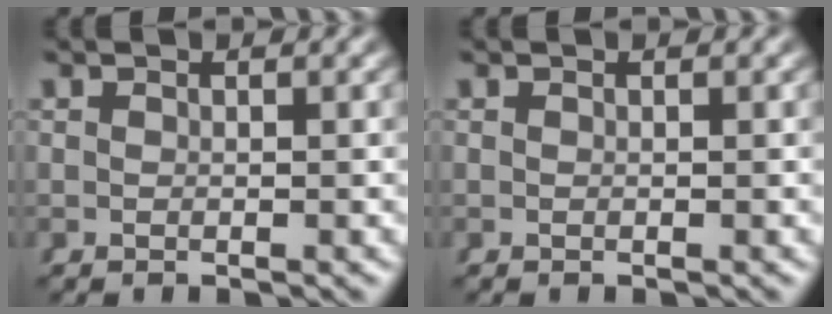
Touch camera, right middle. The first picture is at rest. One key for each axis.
{"total": 0.0}